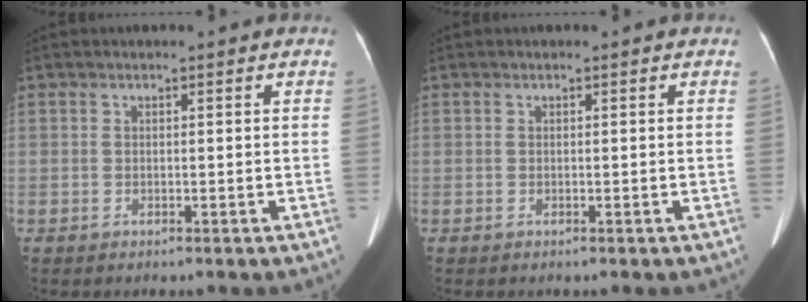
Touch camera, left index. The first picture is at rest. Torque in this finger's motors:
{"motor_torque": [-0.03, -0.03, 0.00, 0.00]}